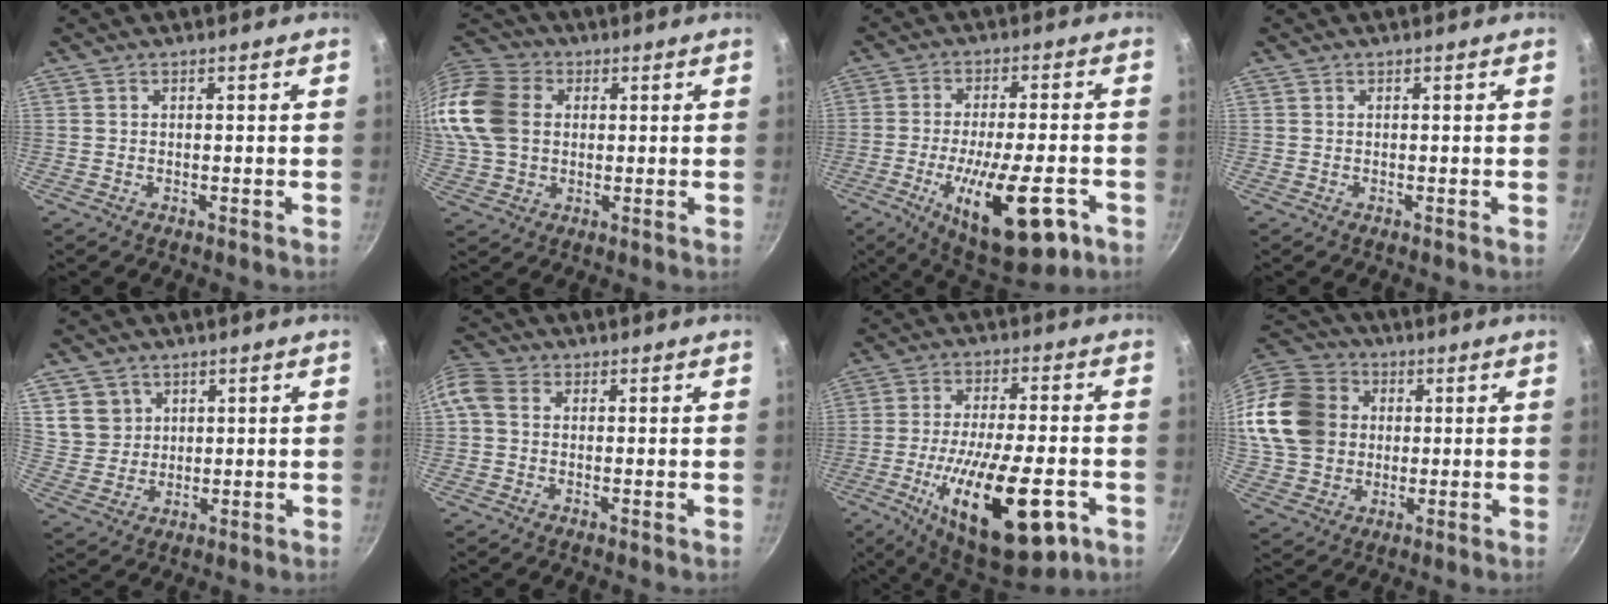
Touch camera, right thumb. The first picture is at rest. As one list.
[{"total": 21.2, "force": [3.1, 16.6, 12.7], "torque": [-0.296, 0.035, 0.048]}, {"total": 18.5, "force": [-7.4, 6.2, 15.8], "torque": [-0.234, 0.009, -0.107]}, {"total": 0.0}, {"total": 6.4, "force": [2.7, 5.6, 1.3], "torque": [0.004, -0.003, 0.059]}, {"total": 8.0, "force": [0.9, 6.3, 4.9], "torque": [-0.116, 0.027, 0.001]}, {"total": 22.7, "force": [-8.7, 8.0, 19.3], "torque": [-0.297, 0.012, -0.132]}, {"total": 21.1, "force": [3.0, 17.8, 10.8], "torque": [-0.219, 0.032, 0.060]}]